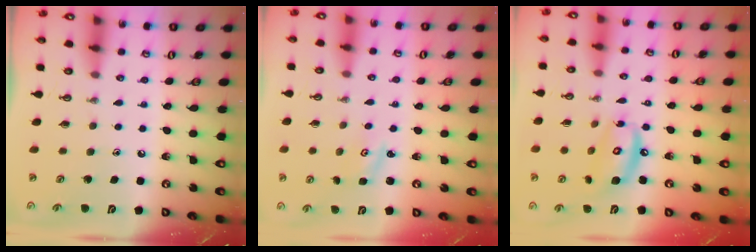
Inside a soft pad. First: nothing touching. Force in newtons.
{"total": 1.7, "press": 1.6, "slide": 0.3}
{"total": 12.7, "press": 12.6, "slide": 1.4}